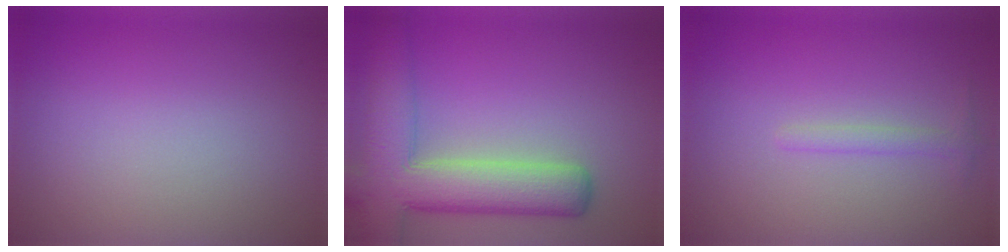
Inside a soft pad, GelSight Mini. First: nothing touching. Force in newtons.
{"total": 8.8, "press": 8.8, "slide": 0.6}
{"total": 1.1, "press": 1.1, "slide": 0.0}